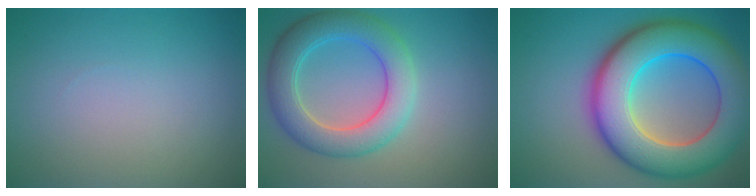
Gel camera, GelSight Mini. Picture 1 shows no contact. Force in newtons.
{"total": 6.1, "press": 6.1, "slide": 0.3}
{"total": 12.5, "press": 12.5, "slide": 0.3}